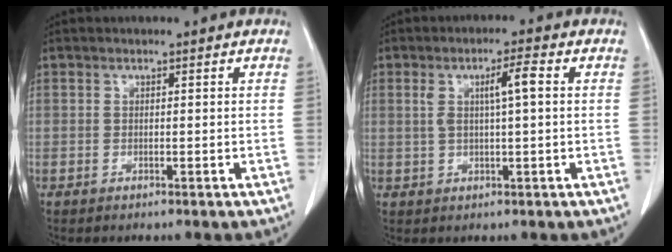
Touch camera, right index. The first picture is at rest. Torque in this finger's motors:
{"motor_torque": [0.13, 0.07, 0.12, 0.04]}